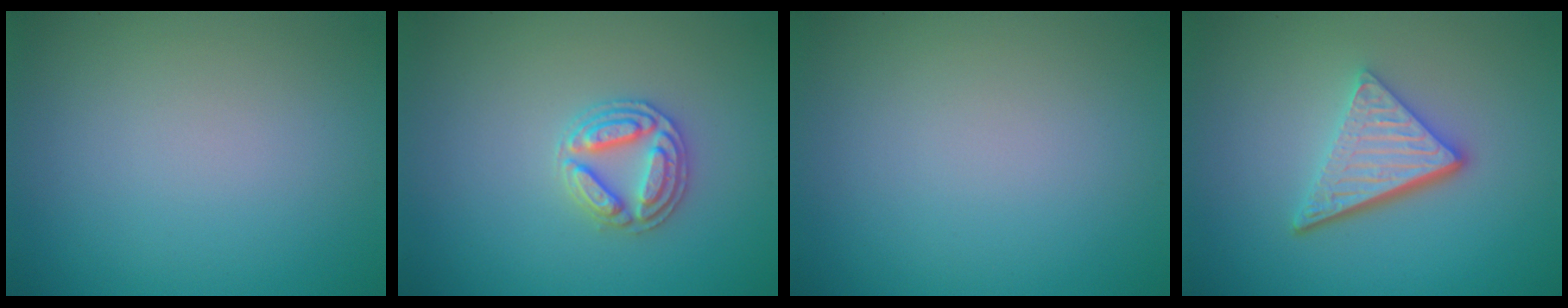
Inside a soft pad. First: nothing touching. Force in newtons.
{"total": 2.9, "press": 2.9, "slide": 0.2}
{"total": 0.0}
{"total": 4.8, "press": 3.4, "slide": 3.3}